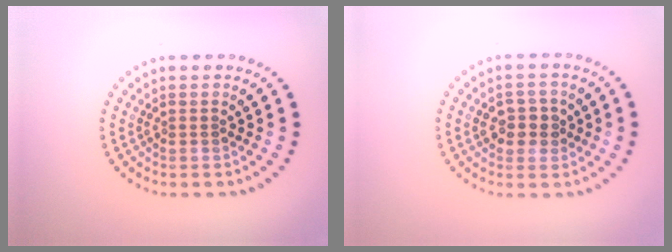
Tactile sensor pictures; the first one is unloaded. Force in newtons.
{"total": 2.6, "press": 2.6, "slide": 0.3}